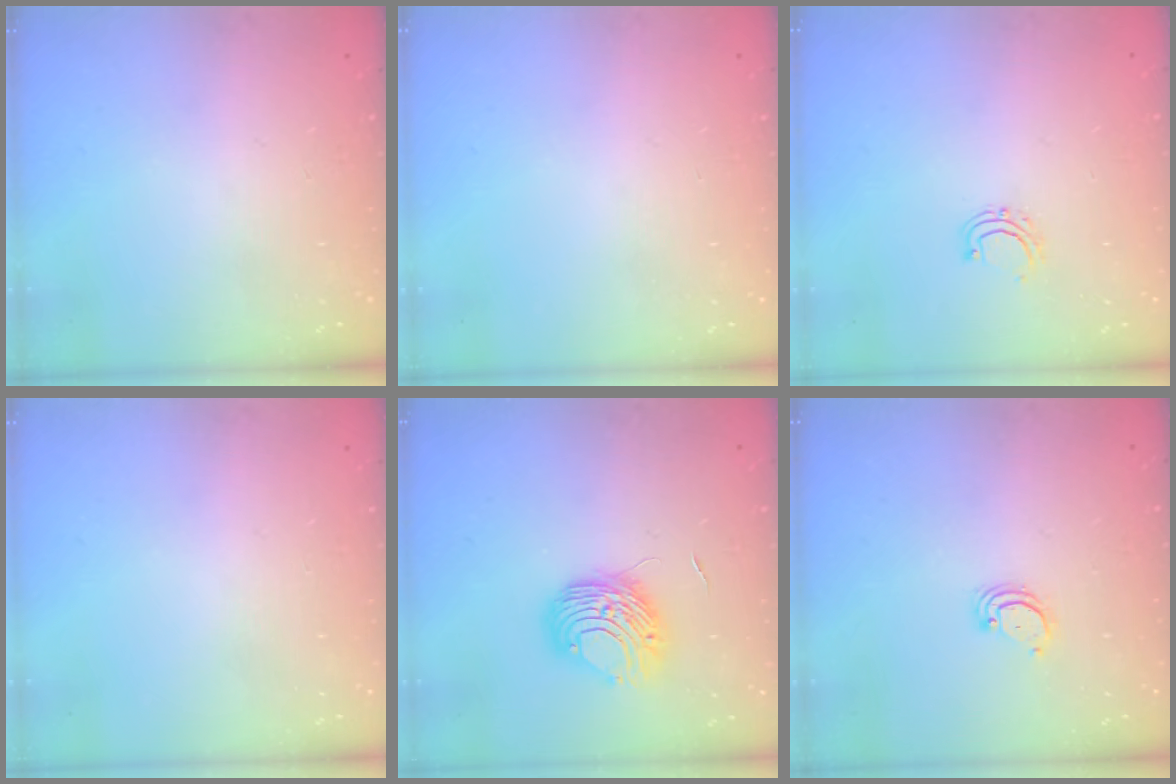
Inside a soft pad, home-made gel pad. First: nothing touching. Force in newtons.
{"total": 0.0}
{"total": 4.4, "press": 4.3, "slide": 0.6}
{"total": 0.0}
{"total": 8.8, "press": 8.8, "slide": 0.3}
{"total": 2.3, "press": 2.3, "slide": 0.2}